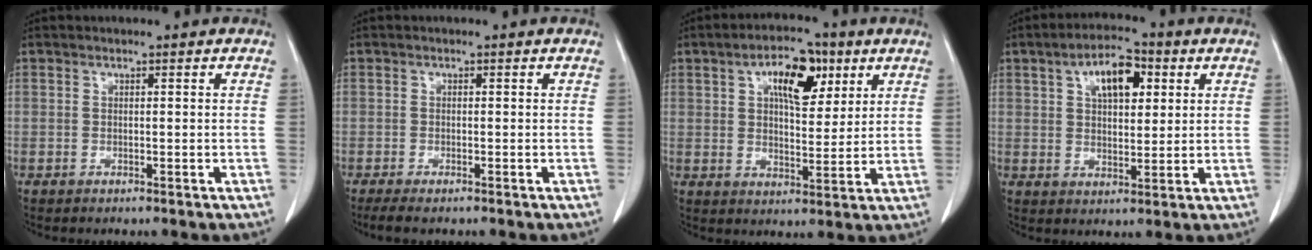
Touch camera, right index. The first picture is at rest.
{"total": 3.0, "force": [-2.4, 0.6, 1.8], "torque": [-0.028, -0.009, -0.034]}
{"total": 9.5, "force": [4.2, 4.1, 7.4], "torque": [-0.119, 0.017, 0.070]}
{"total": 8.4, "force": [3.3, 3.9, 6.8], "torque": [-0.115, 0.016, 0.055]}